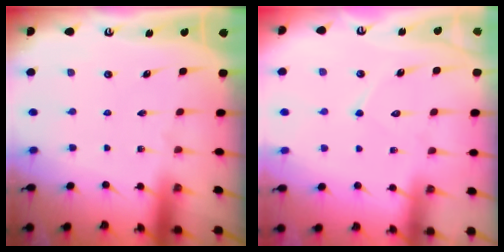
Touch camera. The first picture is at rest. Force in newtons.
{"total": 5.5, "press": 5.5, "slide": 0.5}